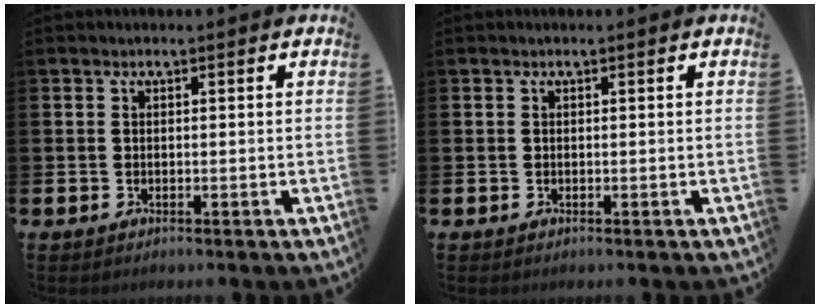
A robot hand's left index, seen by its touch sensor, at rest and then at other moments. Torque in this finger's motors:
{"motor_torque": [0.09, 0.01, -0.02, -0.01]}